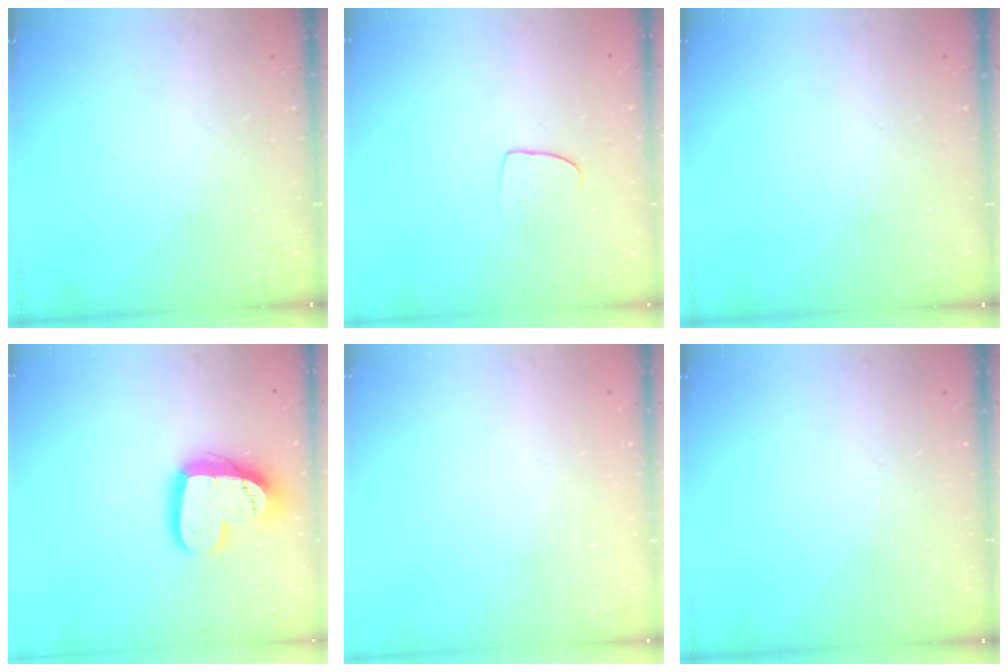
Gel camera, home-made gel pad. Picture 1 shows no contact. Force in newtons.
{"total": 6.3, "press": 6.2, "slide": 0.6}
{"total": 0.0}
{"total": 16.1, "press": 16.1, "slide": 1.0}
{"total": 0.0}
{"total": 0.0}